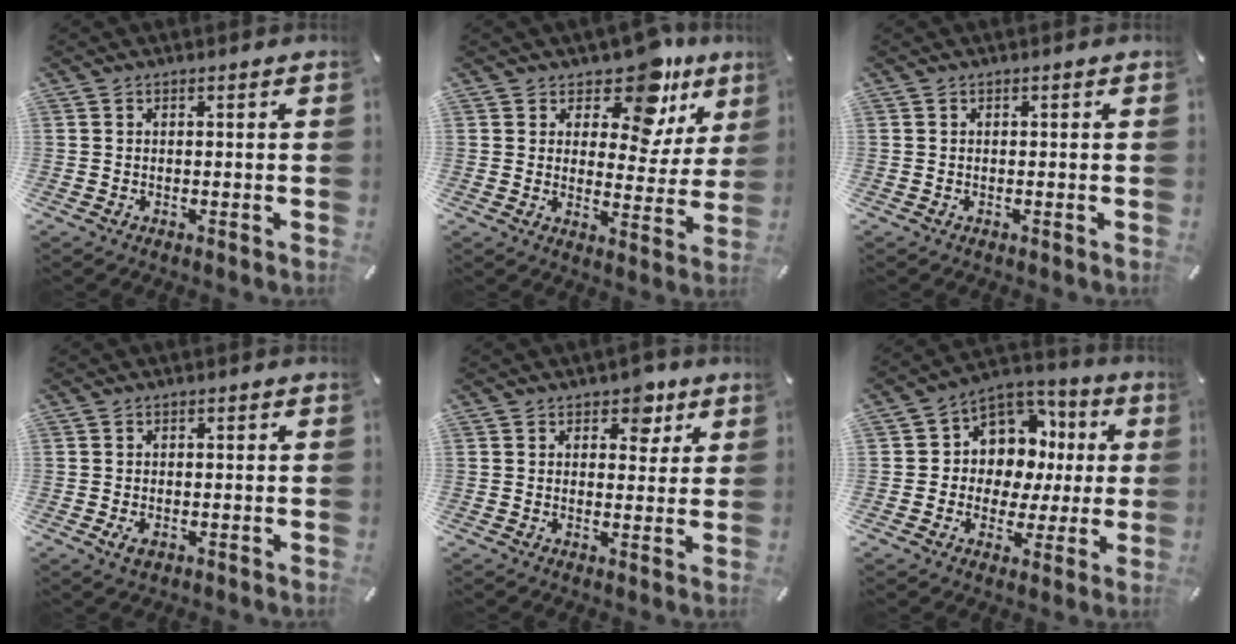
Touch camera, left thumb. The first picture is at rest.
{"total": 13.3, "force": [9.5, 6.4, 6.7], "torque": [-0.090, -0.072, 0.163]}
{"total": 0.0}
{"total": 2.3, "force": [-0.8, 1.5, 1.6], "torque": [-0.036, -0.001, -0.015]}
{"total": 5.7, "force": [3.3, 3.8, 2.6], "torque": [-0.007, -0.015, 0.049]}
{"total": 10.2, "force": [2.4, 9.6, 2.5], "torque": [-0.050, -0.024, 0.055]}